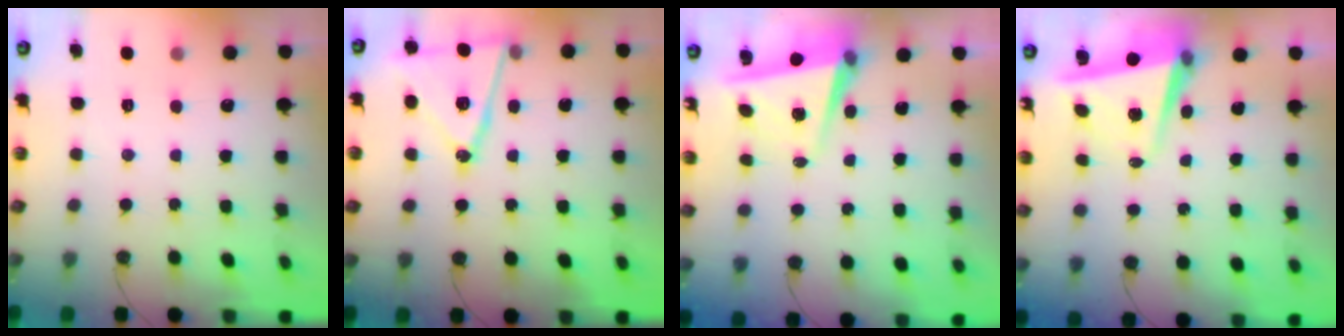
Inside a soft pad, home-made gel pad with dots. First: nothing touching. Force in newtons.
{"total": 15.6, "press": 15.1, "slide": 3.8}
{"total": 5.4, "press": 5.2, "slide": 1.4}
{"total": 5.3, "press": 4.9, "slide": 2.1}